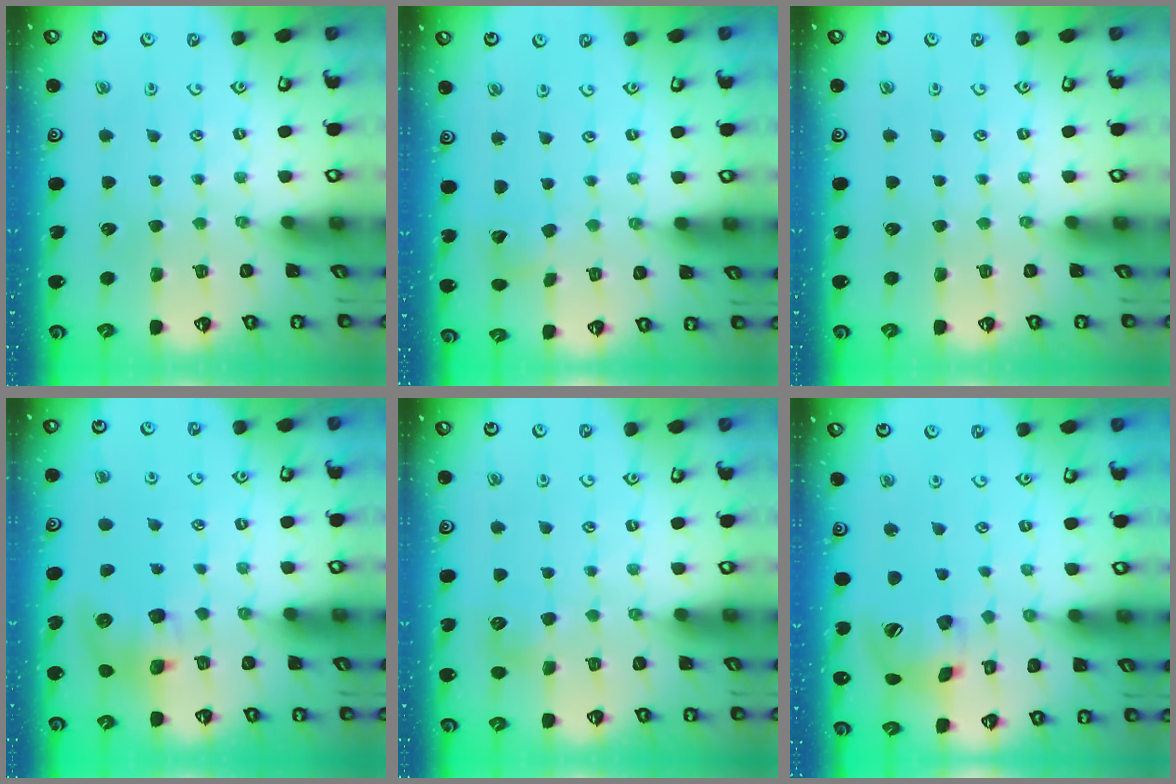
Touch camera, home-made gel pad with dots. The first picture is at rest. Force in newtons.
{"total": 3.0, "press": 3.0, "slide": 0.2}
{"total": 0.0}
{"total": 9.5, "press": 9.4, "slide": 1.1}
{"total": 6.3, "press": 6.3, "slide": 0.9}
{"total": 14.9, "press": 14.7, "slide": 2.5}